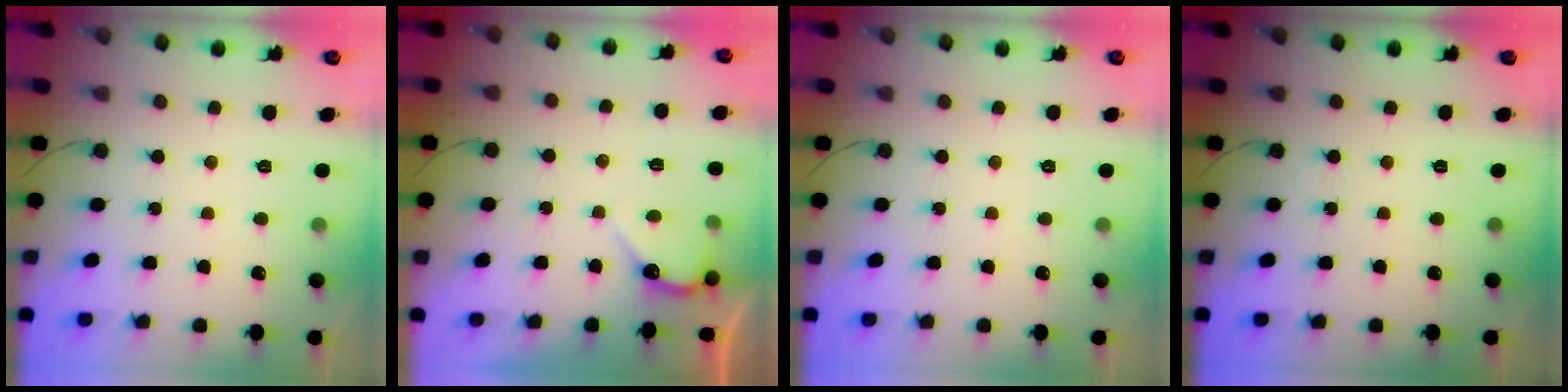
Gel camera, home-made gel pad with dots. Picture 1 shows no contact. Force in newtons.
{"total": 4.0, "press": 4.0, "slide": 0.2}
{"total": 0.0}
{"total": 0.0}